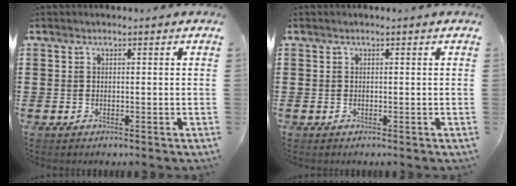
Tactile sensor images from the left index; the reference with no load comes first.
{"total": 0.0}